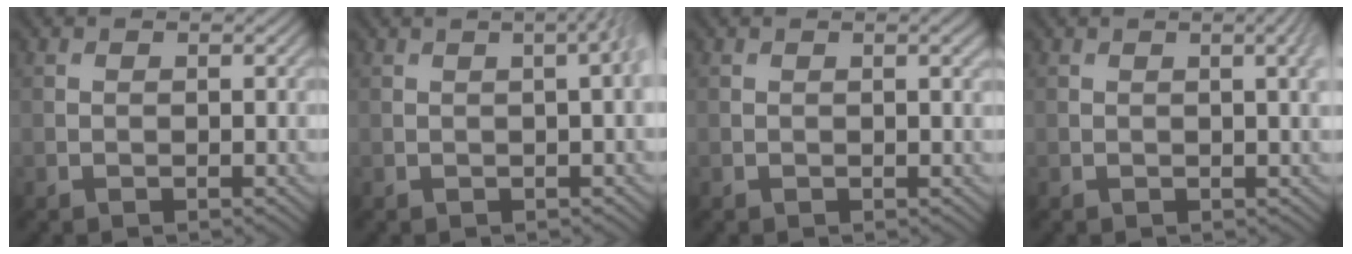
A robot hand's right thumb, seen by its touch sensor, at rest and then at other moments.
{"total": 3.7, "force": [0.8, 1.0, 3.5], "torque": [-0.040, 0.021, 0.000]}
{"total": 1.3, "force": [0.6, 0.2, 1.2], "torque": [-0.014, 0.002, 0.008]}
{"total": 2.9, "force": [0.9, 0.6, 2.8], "torque": [-0.034, 0.007, 0.012]}